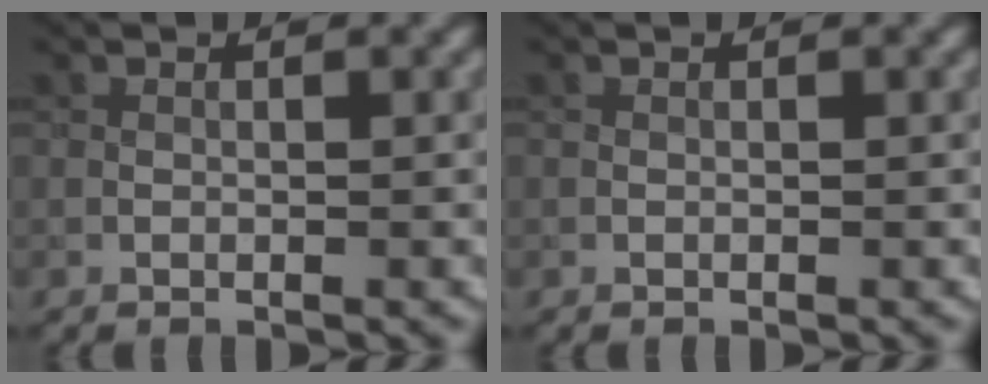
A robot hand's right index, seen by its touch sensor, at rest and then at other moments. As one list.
[{"total": 0.0}]